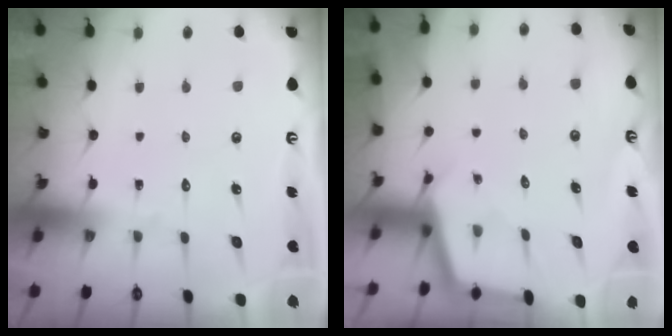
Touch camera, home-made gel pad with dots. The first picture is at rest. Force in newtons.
{"total": 2.3, "press": 2.3, "slide": 0.2}